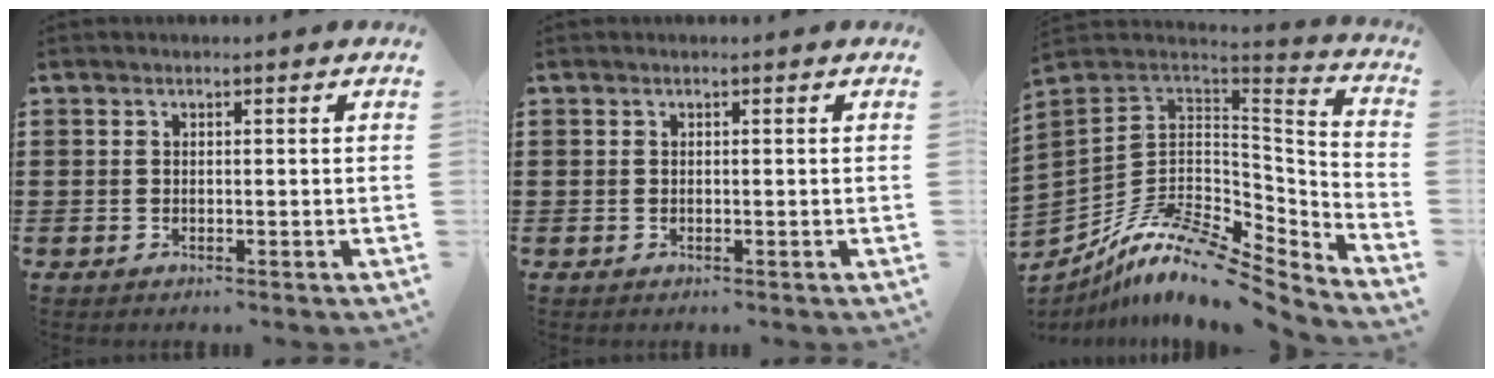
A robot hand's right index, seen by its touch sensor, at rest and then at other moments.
{"total": 0.0}
{"total": 11.9, "force": [-7.6, 5.0, 7.6], "torque": [-0.163, 0.010, -0.149]}